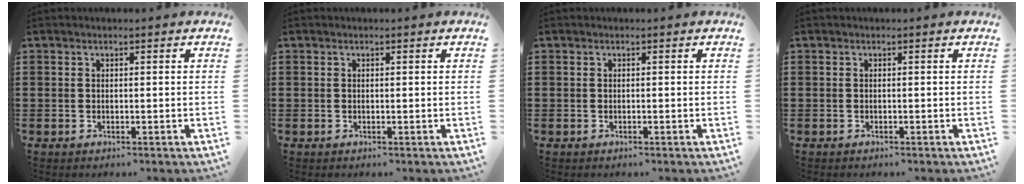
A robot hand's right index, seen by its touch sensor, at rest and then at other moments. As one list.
[{"total": 0.0}, {"total": 0.0}, {"total": 0.0}]